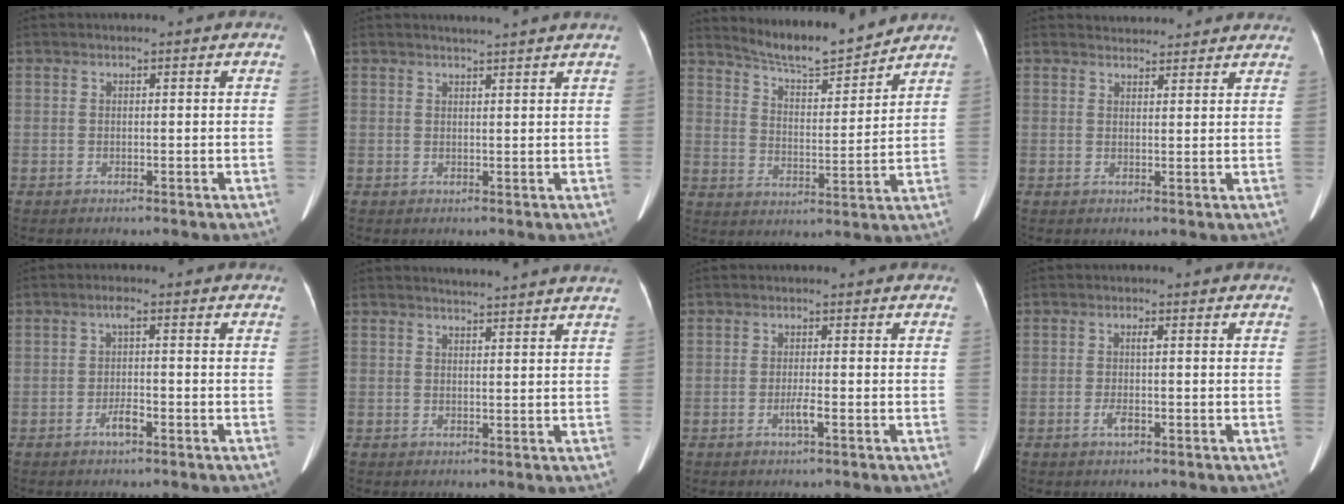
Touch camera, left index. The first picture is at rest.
{"total": 3.8, "force": [3.5, -0.8, 1.2], "torque": [-0.016, 0.007, 0.040]}
{"total": 9.8, "force": [9.6, 0.2, 2.2], "torque": [-0.049, -0.005, 0.161]}
{"total": 7.3, "force": [7.0, 1.9, 1.1], "torque": [-0.001, 0.022, 0.069]}
{"total": 2.6, "force": [-1.3, 0.5, 2.2], "torque": [-0.042, -0.002, -0.024]}
{"total": 6.7, "force": [6.4, -0.8, 1.5], "torque": [-0.020, 0.006, 0.066]}
{"total": 1.8, "force": [-0.8, -0.1, 1.6], "torque": [-0.034, -0.003, -0.014]}
{"total": 2.5, "force": [-0.8, 0.7, 2.3], "torque": [-0.049, -0.002, -0.015]}